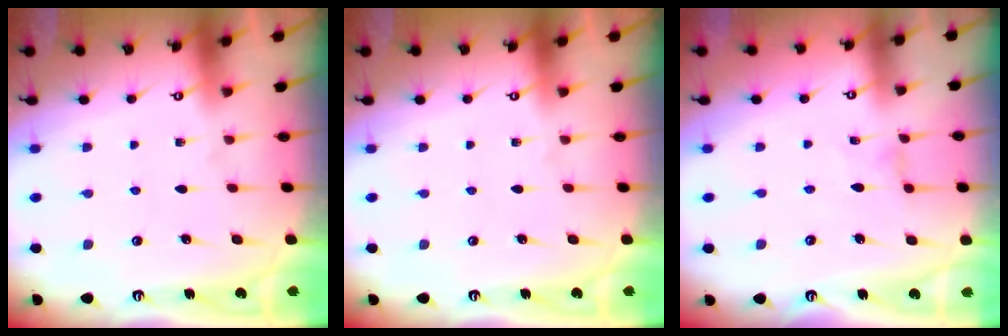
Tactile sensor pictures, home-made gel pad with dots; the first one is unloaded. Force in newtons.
{"total": 0.0}
{"total": 0.0}